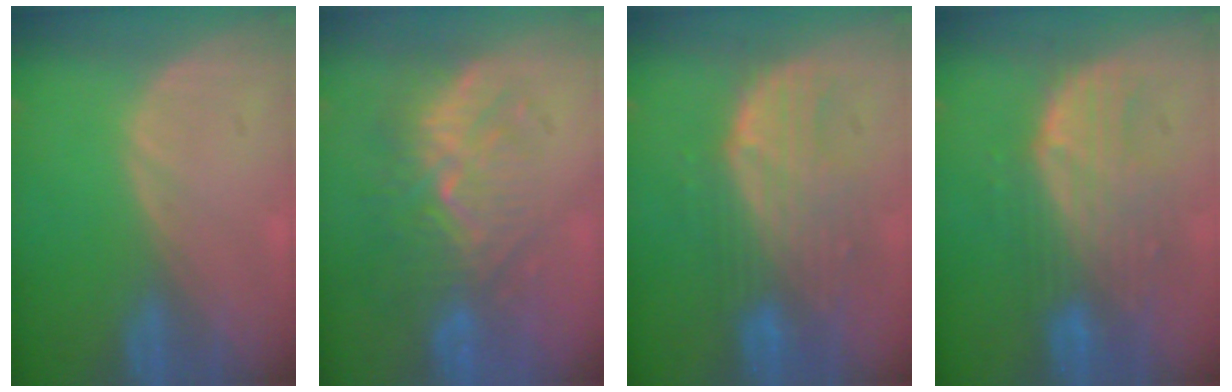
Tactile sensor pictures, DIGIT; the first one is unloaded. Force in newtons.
{"total": 9.1, "press": 8.8, "slide": 2.3}
{"total": 8.9, "press": 8.3, "slide": 3.2}
{"total": 8.9, "press": 8.3, "slide": 3.2}